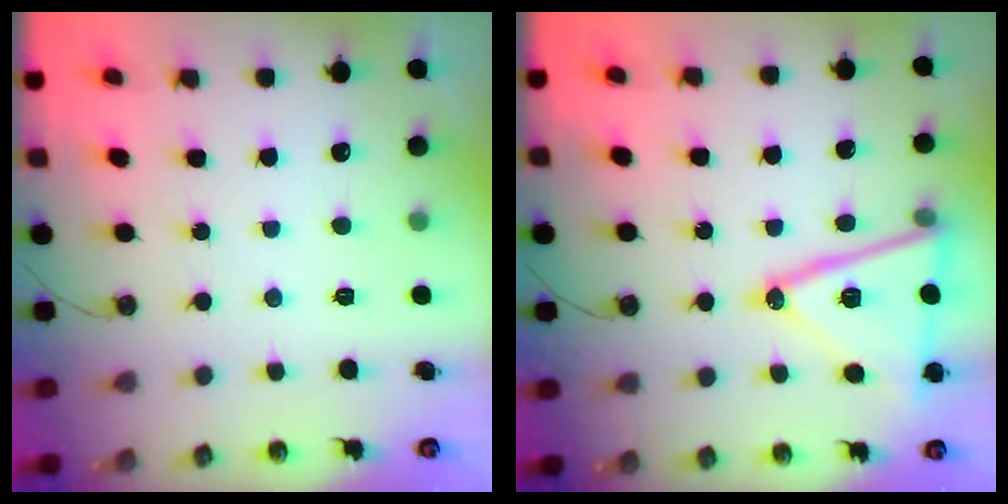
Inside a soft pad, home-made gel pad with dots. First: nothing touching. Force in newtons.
{"total": 18.1, "press": 17.7, "slide": 3.5}